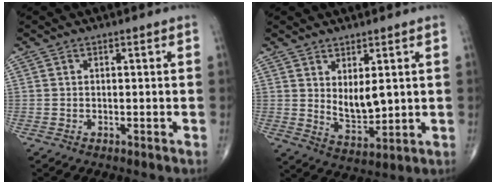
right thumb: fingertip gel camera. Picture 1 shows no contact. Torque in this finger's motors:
{"motor_torque": [0.05, 0.05, 0.10, 0.08, 0.01]}